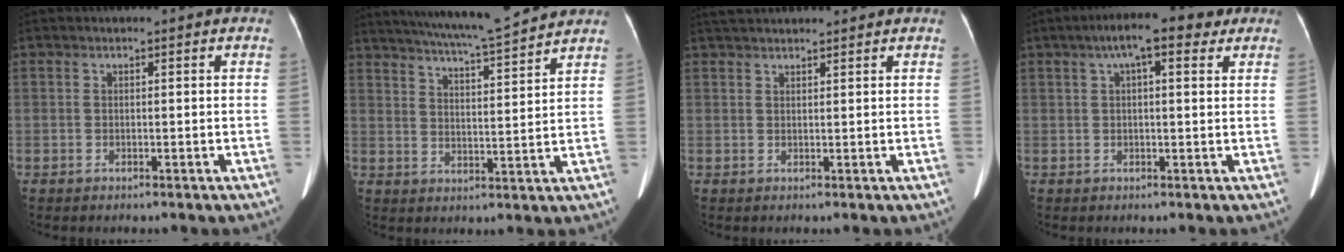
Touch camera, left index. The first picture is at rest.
{"total": 15.1, "force": [13.7, 0.0, 6.4], "torque": [-0.112, -0.003, 0.199]}
{"total": 6.8, "force": [6.3, 0.6, 2.6], "torque": [-0.038, 0.029, 0.094]}
{"total": 7.3, "force": [3.9, 1.8, 6.0], "torque": [-0.094, 0.021, 0.055]}